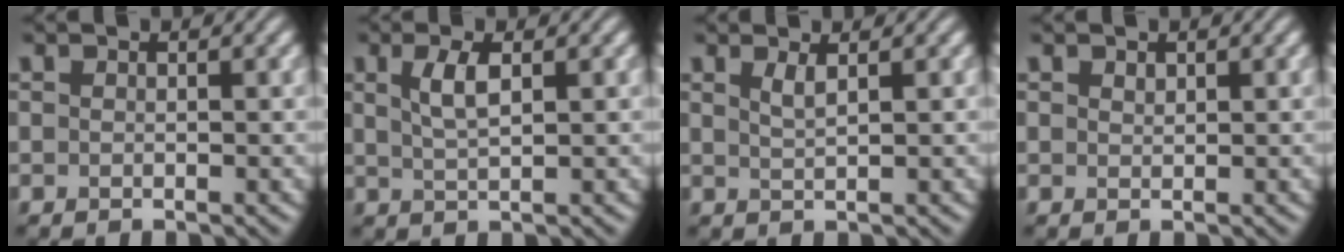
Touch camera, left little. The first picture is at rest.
{"total": 2.6, "force": [1.0, 0.9, 2.3], "torque": [-0.046, 0.002, 0.020]}
{"total": 1.4, "force": [0.8, 0.4, 1.1], "torque": [-0.019, 0.000, 0.014]}
{"total": 0.7, "force": [0.5, 0.3, 0.3], "torque": [-0.006, -0.002, 0.011]}